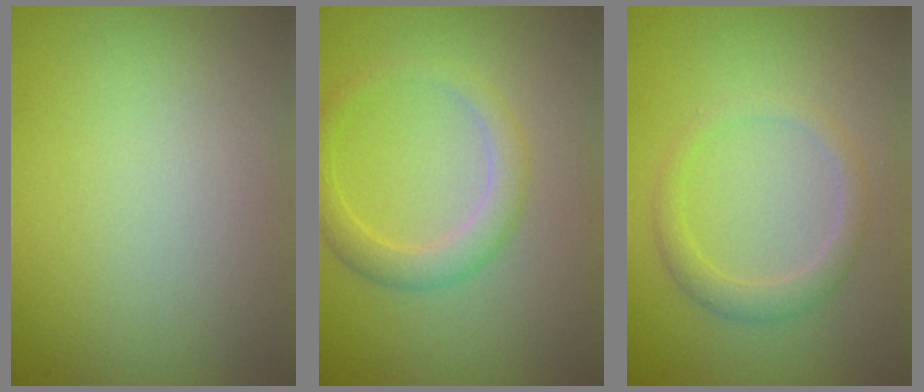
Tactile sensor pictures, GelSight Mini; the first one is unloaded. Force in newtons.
{"total": 2.7, "press": 2.7, "slide": 0.1}
{"total": 2.2, "press": 2.2, "slide": 0.2}